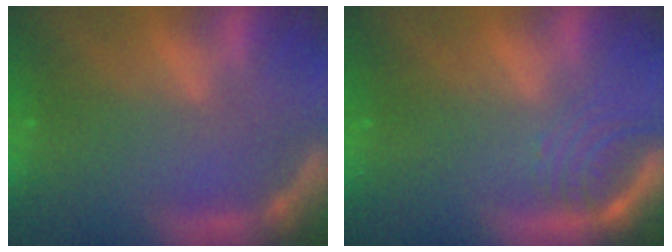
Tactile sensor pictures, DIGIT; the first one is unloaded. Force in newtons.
{"total": 3.5}